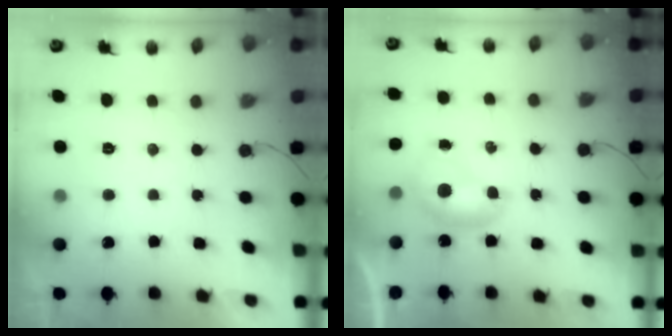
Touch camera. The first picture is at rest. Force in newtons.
{"total": 6.5, "press": 6.4, "slide": 0.9}